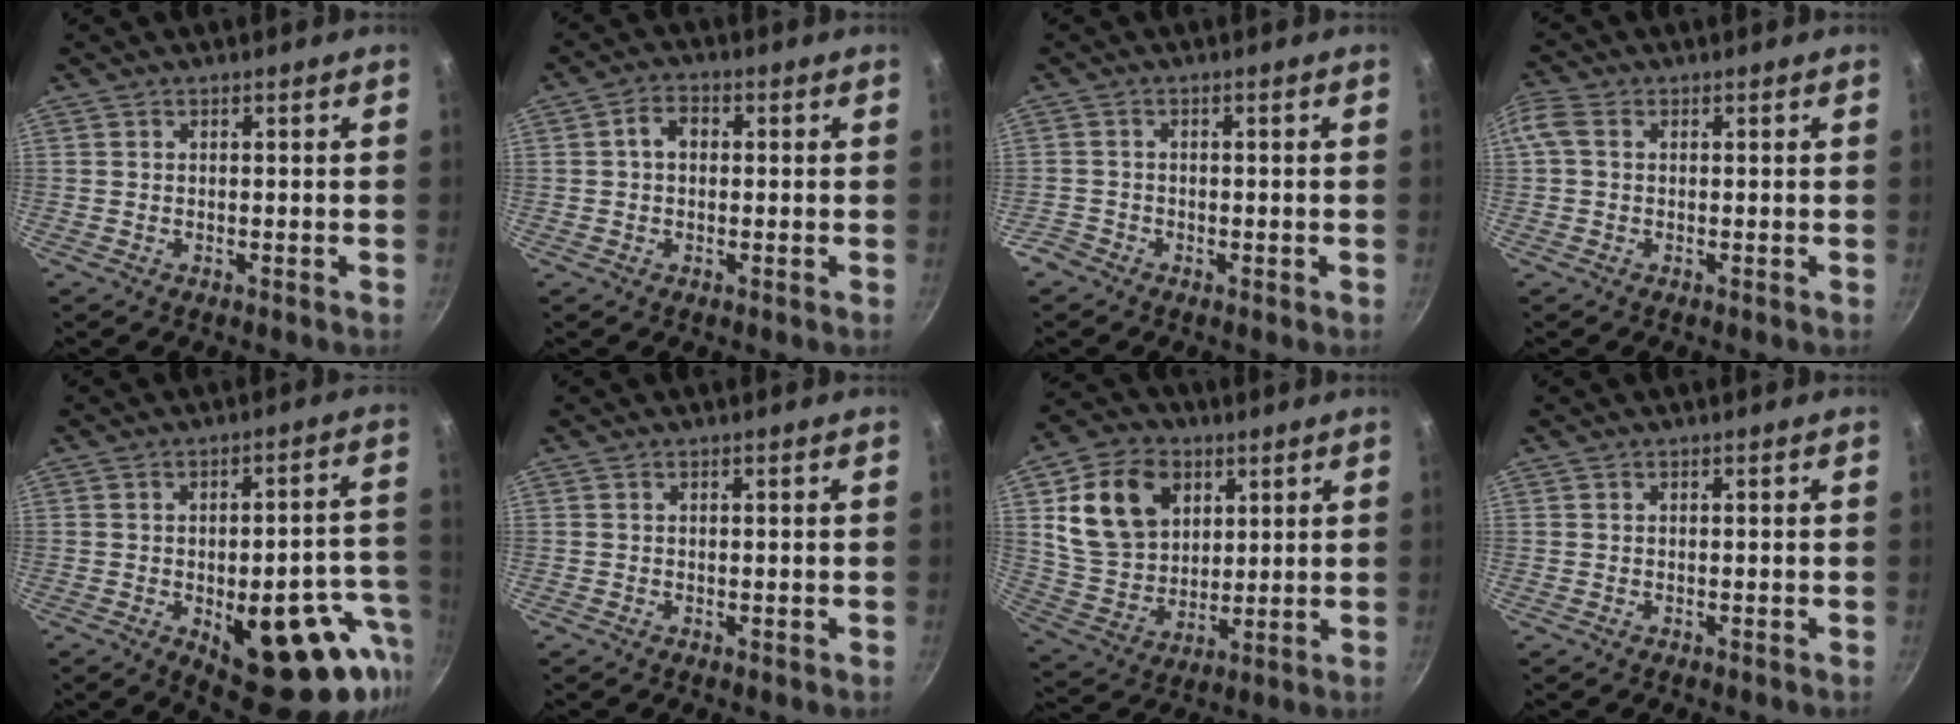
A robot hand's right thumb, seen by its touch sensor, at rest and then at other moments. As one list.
[{"total": 4.0, "force": [0.4, 3.0, 2.7], "torque": [-0.033, 0.010, 0.000]}, {"total": 2.2, "force": [-1.6, 1.5, 0.3], "torque": [-0.002, 0.013, -0.030]}, {"total": 3.4, "force": [0.6, 2.5, 2.3], "torque": [-0.052, 0.011, 0.004]}, {"total": 21.2, "force": [-6.9, 9.4, 17.7], "torque": [-0.162, 0.017, -0.077]}, {"total": 0.0}, {"total": 16.8, "force": [5.7, 12.6, 9.6], "torque": [-0.153, -0.011, 0.110]}, {"total": 0.0}]